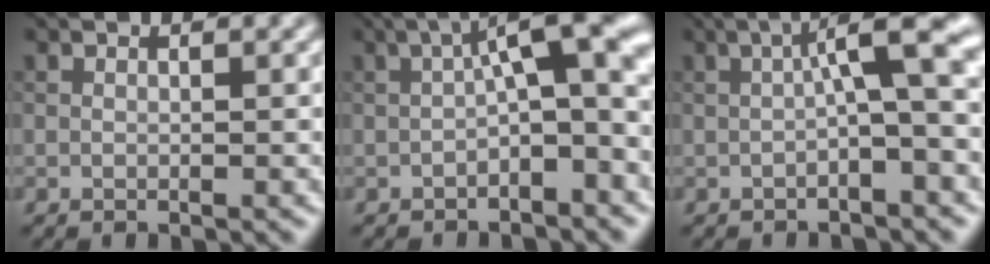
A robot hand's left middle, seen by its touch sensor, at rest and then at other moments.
{"total": 6.2, "force": [0.0, 1.6, 6.0], "torque": [-0.076, 0.020, -0.012]}
{"total": 5.5, "force": [0.3, 1.0, 5.4], "torque": [-0.081, 0.020, -0.004]}